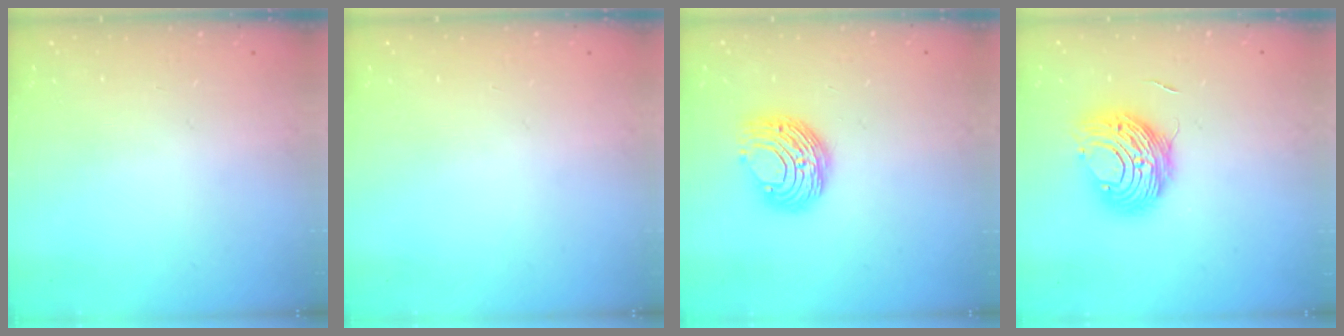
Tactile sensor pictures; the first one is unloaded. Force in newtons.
{"total": 0.0}
{"total": 9.2, "press": 9.2, "slide": 0.4}
{"total": 10.6, "press": 10.5, "slide": 1.0}